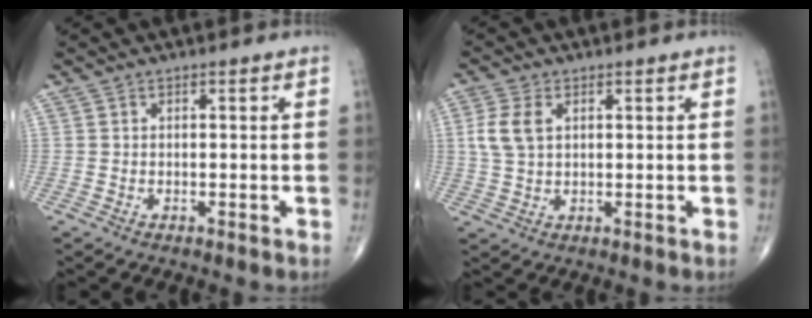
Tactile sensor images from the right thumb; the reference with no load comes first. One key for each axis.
{"total": 5.6, "fx": 1.4, "fy": 3.4, "fz": 4.1, "tx": -0.096, "ty": 0.005, "tz": 0.029}